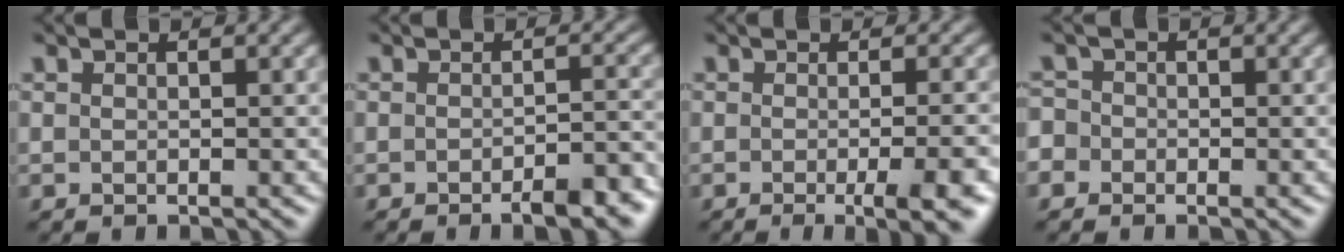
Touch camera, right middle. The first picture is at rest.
{"total": 4.1, "force": [-2.7, 1.0, 2.9], "torque": [-0.038, 0.002, -0.035]}
{"total": 6.2, "force": [-2.1, 1.8, 5.5], "torque": [-0.054, -0.007, -0.021]}
{"total": 2.2, "force": [-1.1, 1.8, 0.4], "torque": [0.006, 0.008, -0.029]}